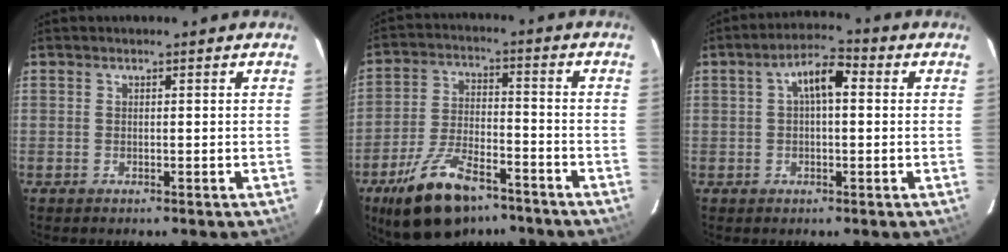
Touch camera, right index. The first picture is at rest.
{"total": 15.0, "force": [-10.4, 6.2, 8.9], "torque": [-0.184, -0.013, -0.178]}
{"total": 6.0, "force": [1.0, 2.6, 5.3], "torque": [-0.097, 0.023, 0.017]}